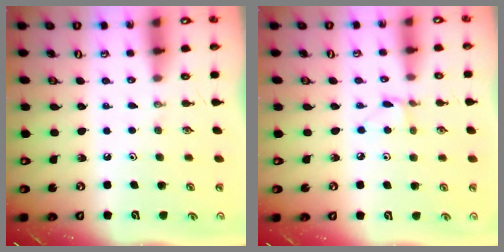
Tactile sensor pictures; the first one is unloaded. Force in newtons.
{"total": 3.3, "press": 3.3, "slide": 0.4}